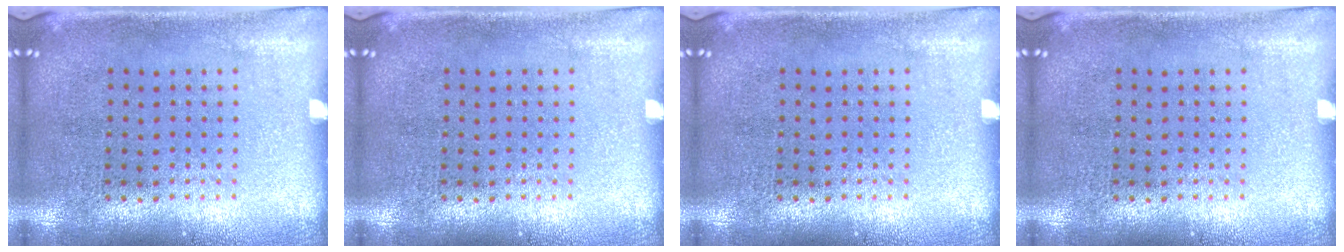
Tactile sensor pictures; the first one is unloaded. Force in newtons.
{"total": 0.0}
{"total": 0.0}
{"total": 0.0}